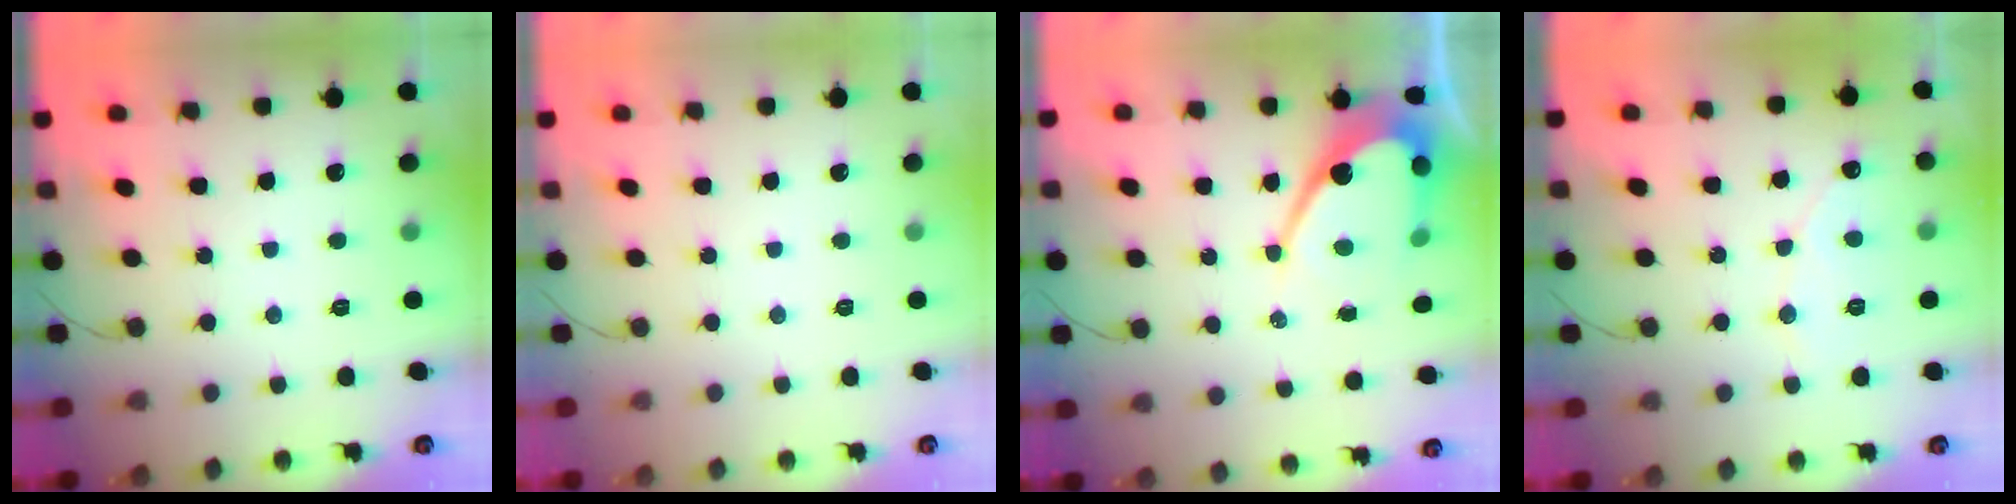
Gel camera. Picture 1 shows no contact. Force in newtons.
{"total": 0.0}
{"total": 13.5, "press": 13.5, "slide": 1.1}
{"total": 5.7, "press": 5.7, "slide": 0.5}